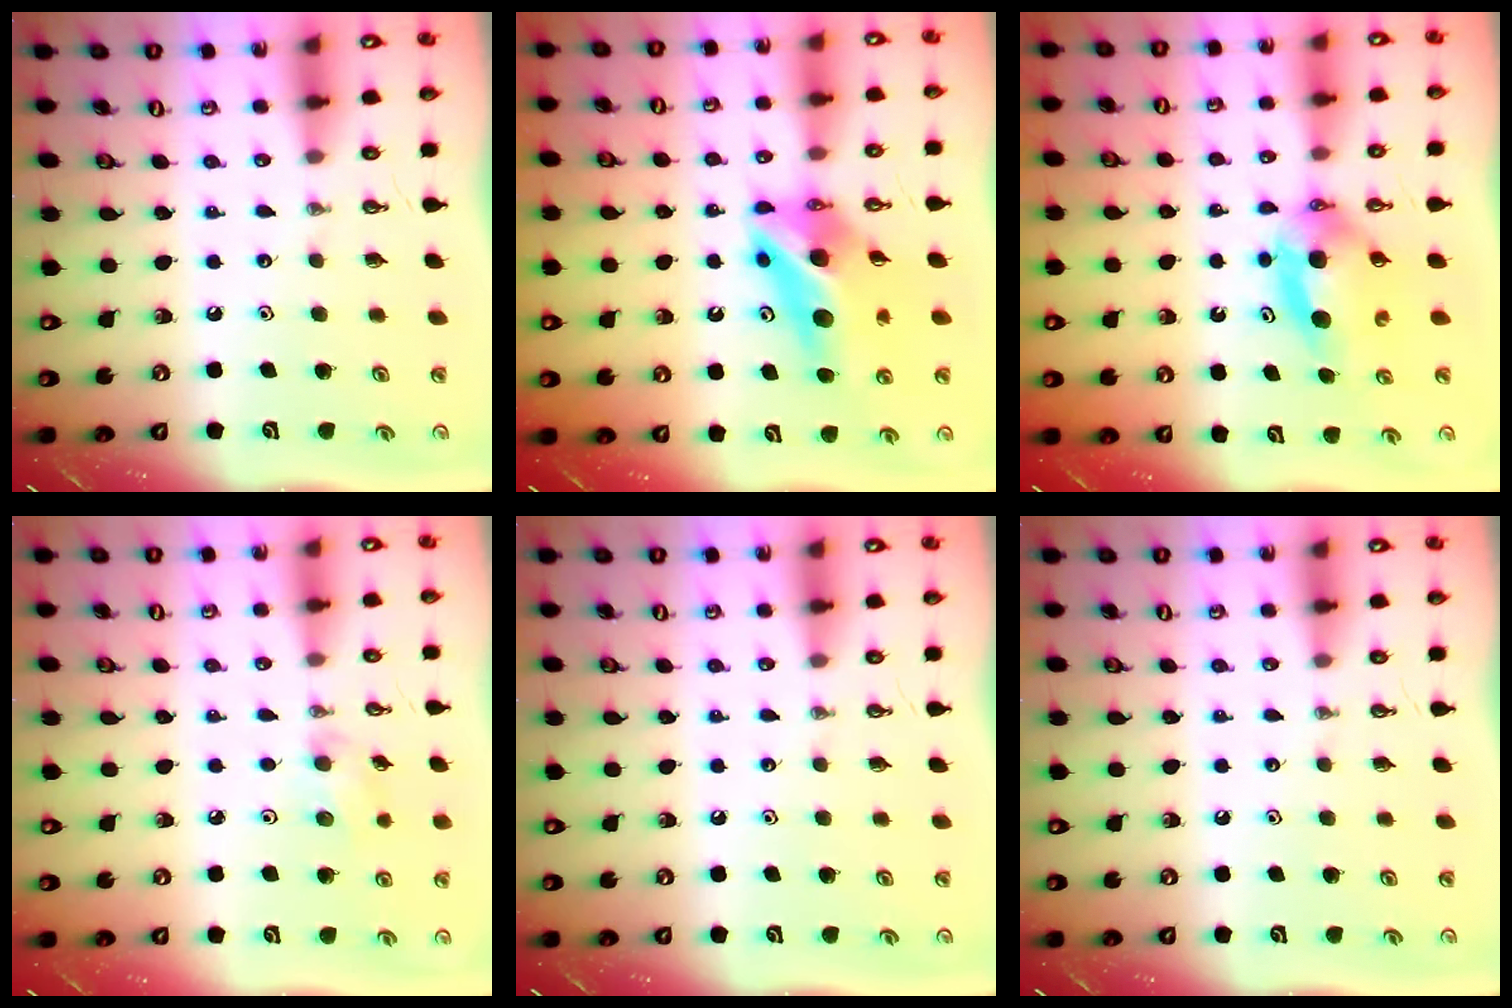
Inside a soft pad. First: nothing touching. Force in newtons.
{"total": 13.4, "press": 13.4, "slide": 1.3}
{"total": 8.0, "press": 5.1, "slide": 6.1}
{"total": 5.6, "press": 5.3, "slide": 2.0}
{"total": 0.0}
{"total": 0.0}